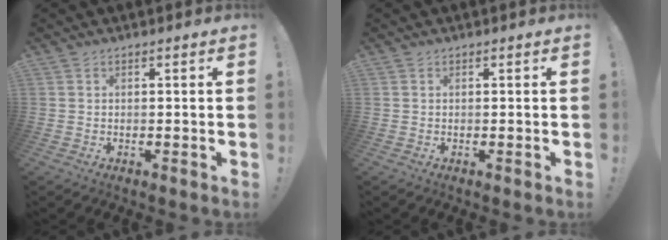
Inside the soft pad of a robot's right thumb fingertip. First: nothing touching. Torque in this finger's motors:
{"motor_torque": [-0.12, 0.22, -0.24, 0.13, 0.04]}